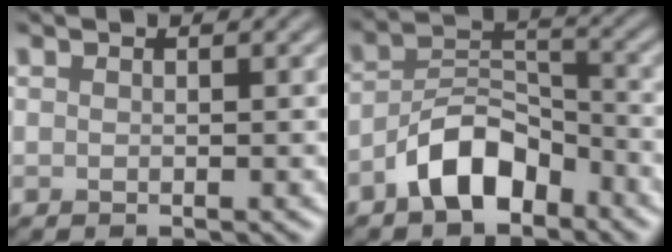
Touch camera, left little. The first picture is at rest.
{"total": 5.9, "force": [-3.7, 3.0, 3.6], "torque": [-0.054, 0.014, -0.076]}